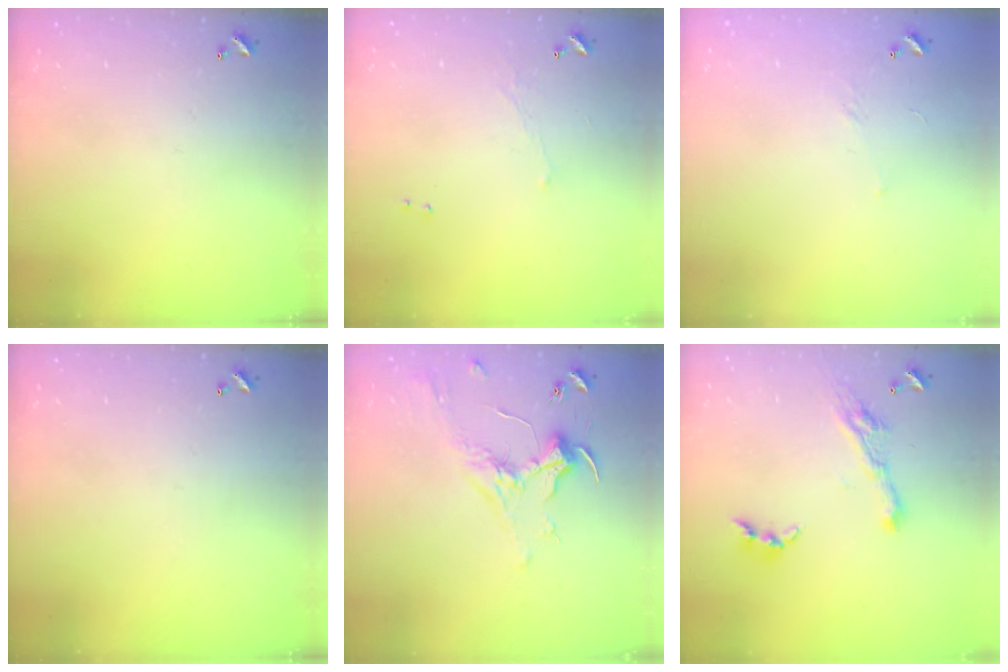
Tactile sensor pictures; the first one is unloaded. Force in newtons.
{"total": 0.6, "press": 0.2, "slide": 0.5}
{"total": 6.2, "press": 6.2, "slide": 0.8}
{"total": 0.0}
{"total": 1.9, "press": 1.7, "slide": 0.7}
{"total": 6.4, "press": 6.4, "slide": 0.8}